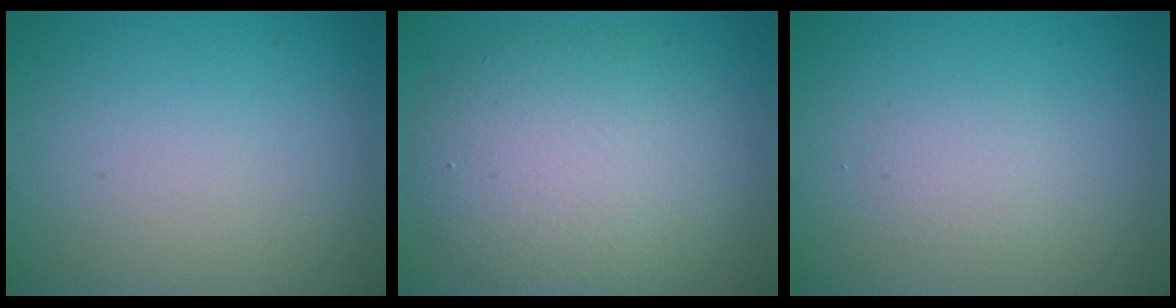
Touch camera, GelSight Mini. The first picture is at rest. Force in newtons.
{"total": 7.1, "press": 7.1, "slide": 0.6}
{"total": 1.1, "press": 1.1, "slide": 0.0}